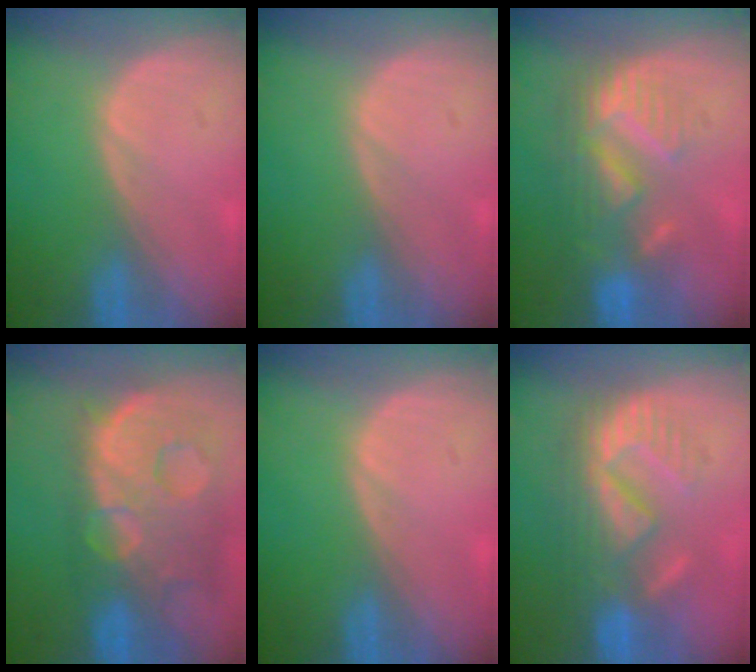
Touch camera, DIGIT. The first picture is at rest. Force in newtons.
{"total": 0.0}
{"total": 8.7, "press": 8.0, "slide": 3.3}
{"total": 13.9, "press": 11.3, "slide": 8.1}
{"total": 0.0}
{"total": 8.9, "press": 8.7, "slide": 1.9}